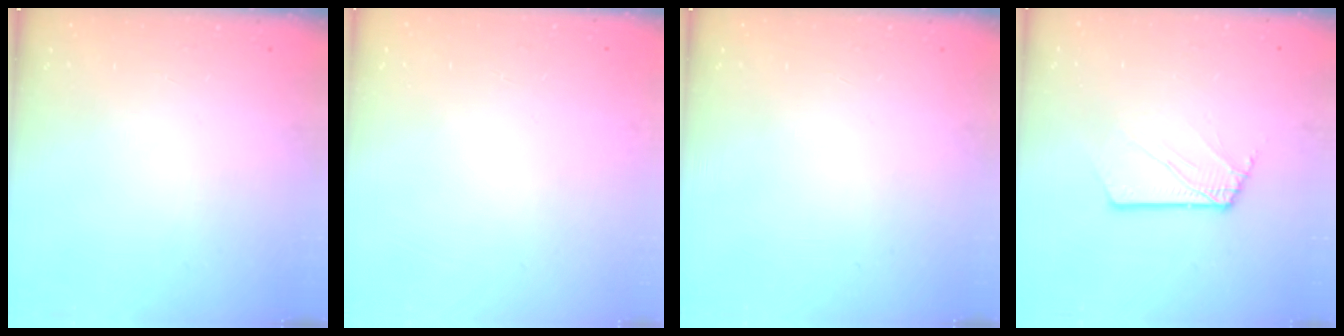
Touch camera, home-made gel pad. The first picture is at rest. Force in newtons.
{"total": 0.0}
{"total": 0.0}
{"total": 2.3, "press": 2.3, "slide": 0.1}